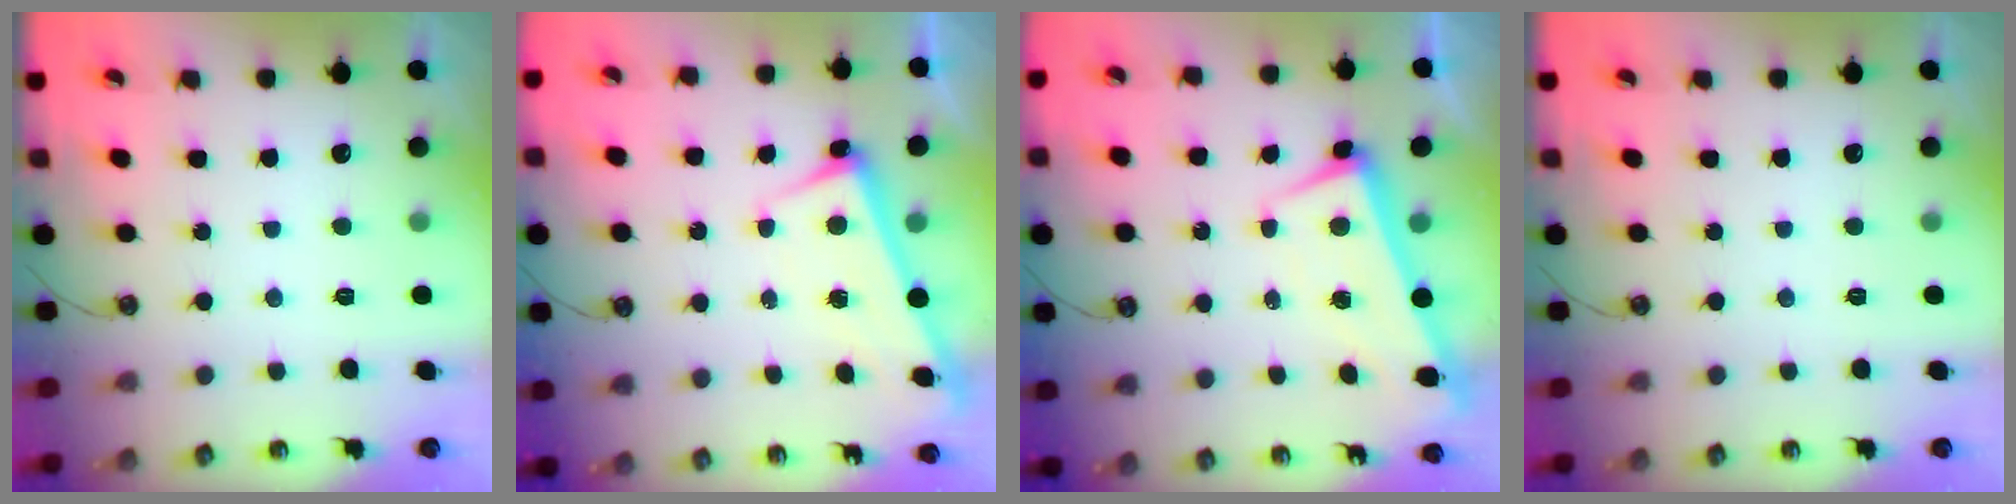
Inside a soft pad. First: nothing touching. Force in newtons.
{"total": 2.9, "press": 2.9, "slide": 0.4}
{"total": 1.8, "press": 0.9, "slide": 1.6}
{"total": 0.0}